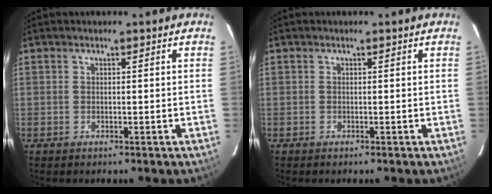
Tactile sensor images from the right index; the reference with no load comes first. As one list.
[{"total": 0.0}]